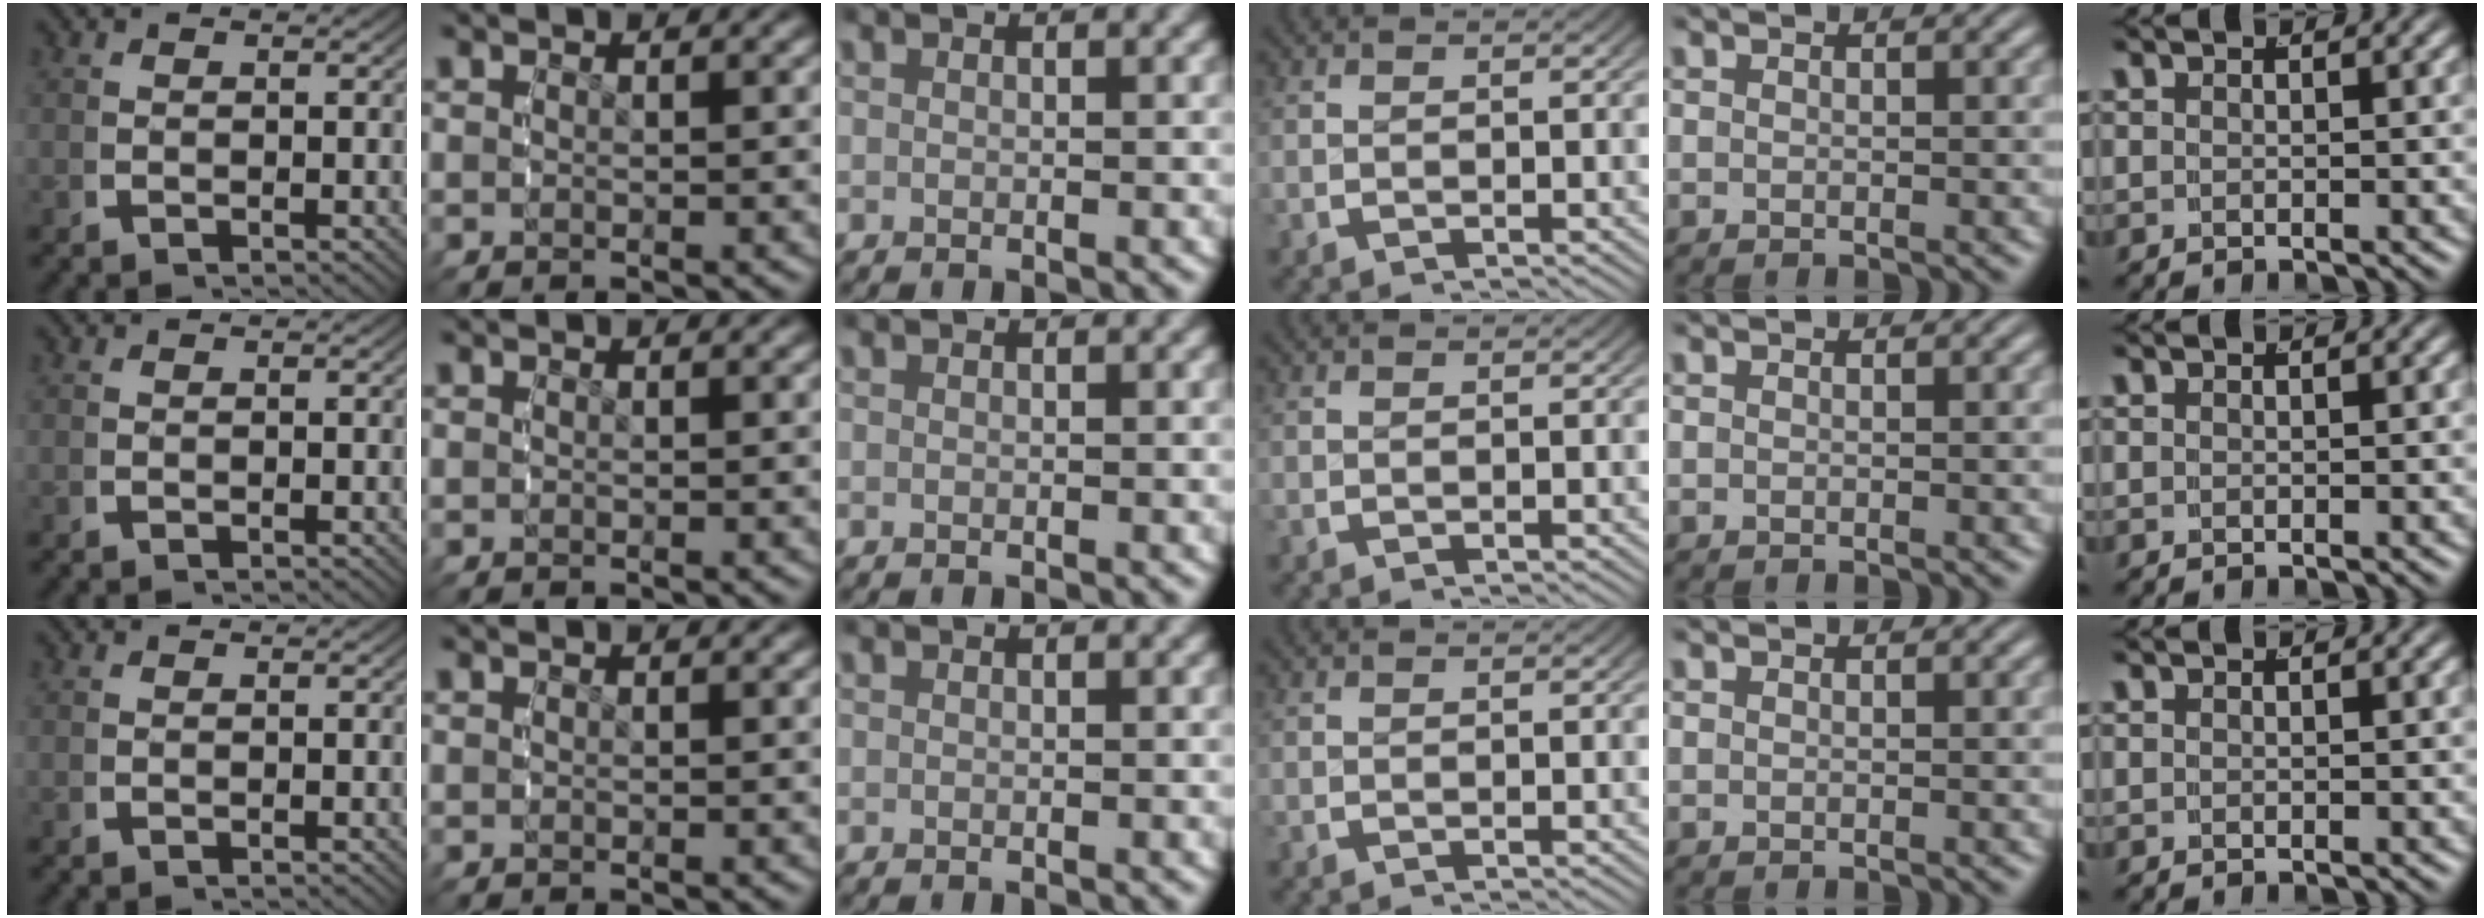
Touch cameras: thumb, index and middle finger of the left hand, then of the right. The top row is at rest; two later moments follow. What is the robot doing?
{"motion": "grasp_and_lifting", "object": "dispenser bottle"}